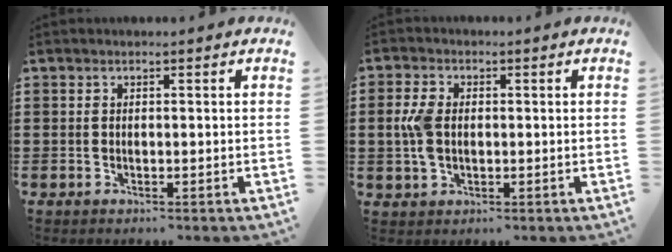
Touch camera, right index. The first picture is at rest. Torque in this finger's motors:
{"motor_torque": [0.51, 0.25, 0.08, 0.05]}